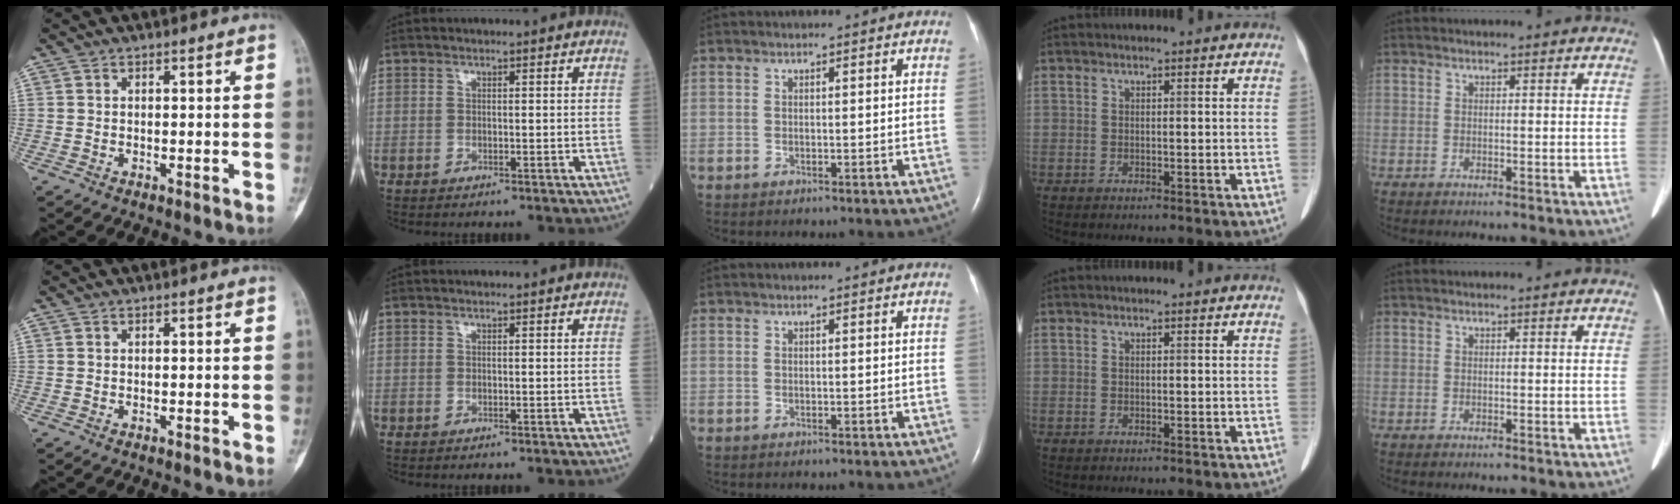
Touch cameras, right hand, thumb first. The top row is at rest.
{}